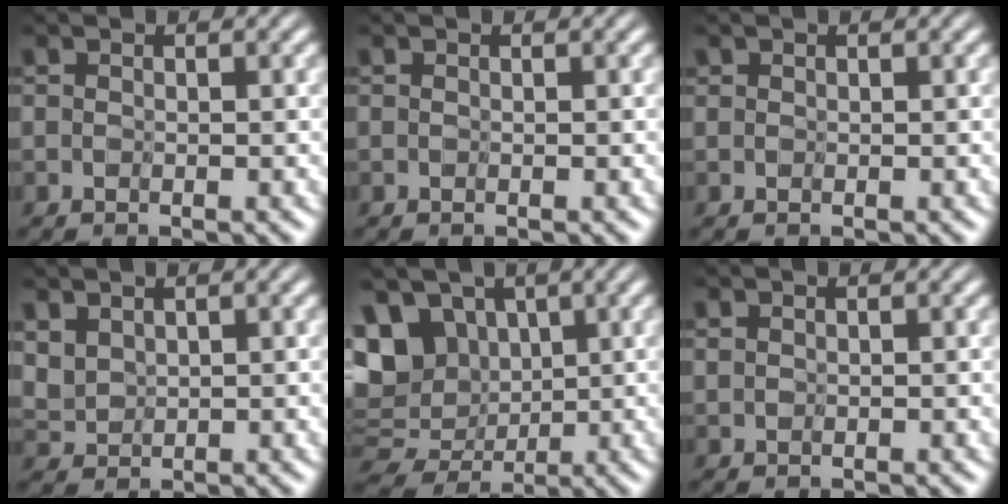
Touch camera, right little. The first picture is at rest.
{"total": 0.0}
{"total": 0.7, "force": [0.5, 0.5, 0.0], "torque": [-0.001, 0.000, -0.005]}
{"total": 1.7, "force": [1.5, 0.8, 0.5], "torque": [-0.049, -0.008, 0.041]}
{"total": 7.8, "force": [1.8, 6.5, 3.8], "torque": [-0.086, -0.001, 0.038]}
{"total": 0.6, "force": [0.4, -0.2, -0.3], "torque": [0.002, -0.002, 0.008]}